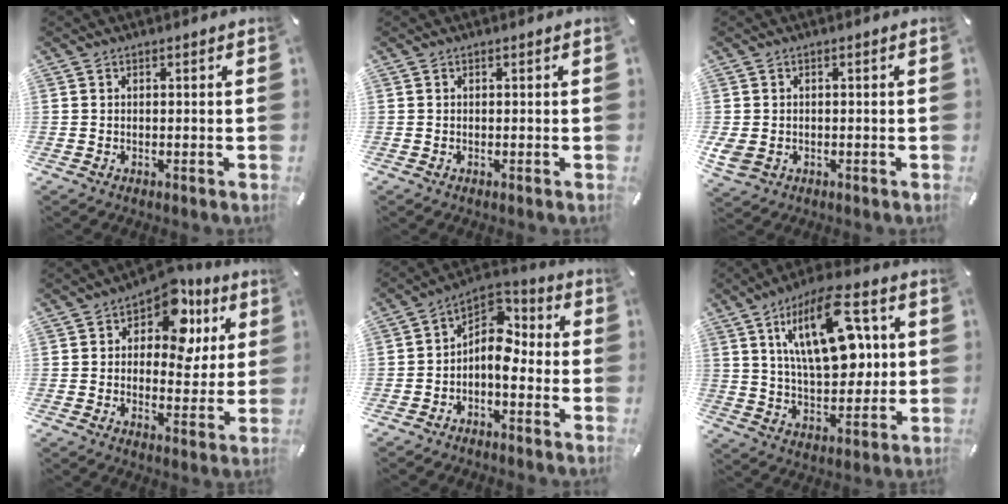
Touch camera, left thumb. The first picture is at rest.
{"total": 0.0}
{"total": 3.1, "force": [-0.7, 2.5, 1.6], "torque": [-0.050, -0.003, -0.017]}
{"total": 12.1, "force": [5.5, 7.7, 7.5], "torque": [-0.101, -0.027, 0.094]}
{"total": 8.4, "force": [-1.7, 5.4, 6.2], "torque": [-0.102, -0.004, -0.035]}
{"total": 20.7, "force": [6.9, 9.9, 16.7], "torque": [-0.280, -0.013, 0.107]}